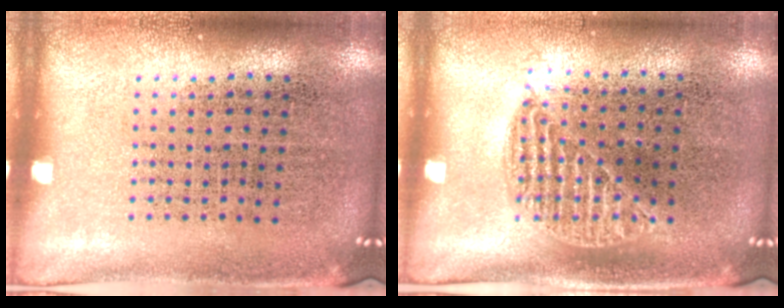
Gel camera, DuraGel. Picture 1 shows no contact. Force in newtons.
{"total": 0.9, "press": 0.8, "slide": 0.4}